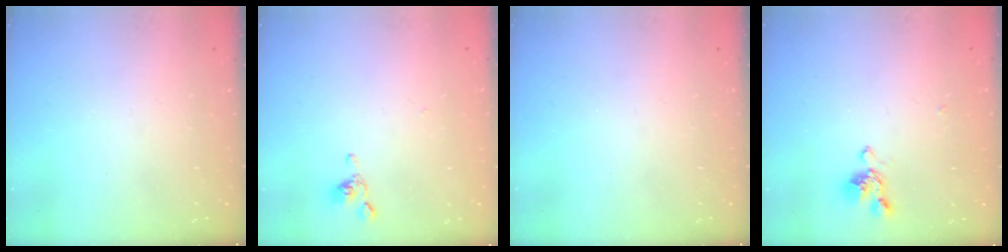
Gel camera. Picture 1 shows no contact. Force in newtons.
{"total": 2.2, "press": 2.2, "slide": 0.1}
{"total": 0.0}
{"total": 2.0, "press": 1.8, "slide": 0.8}